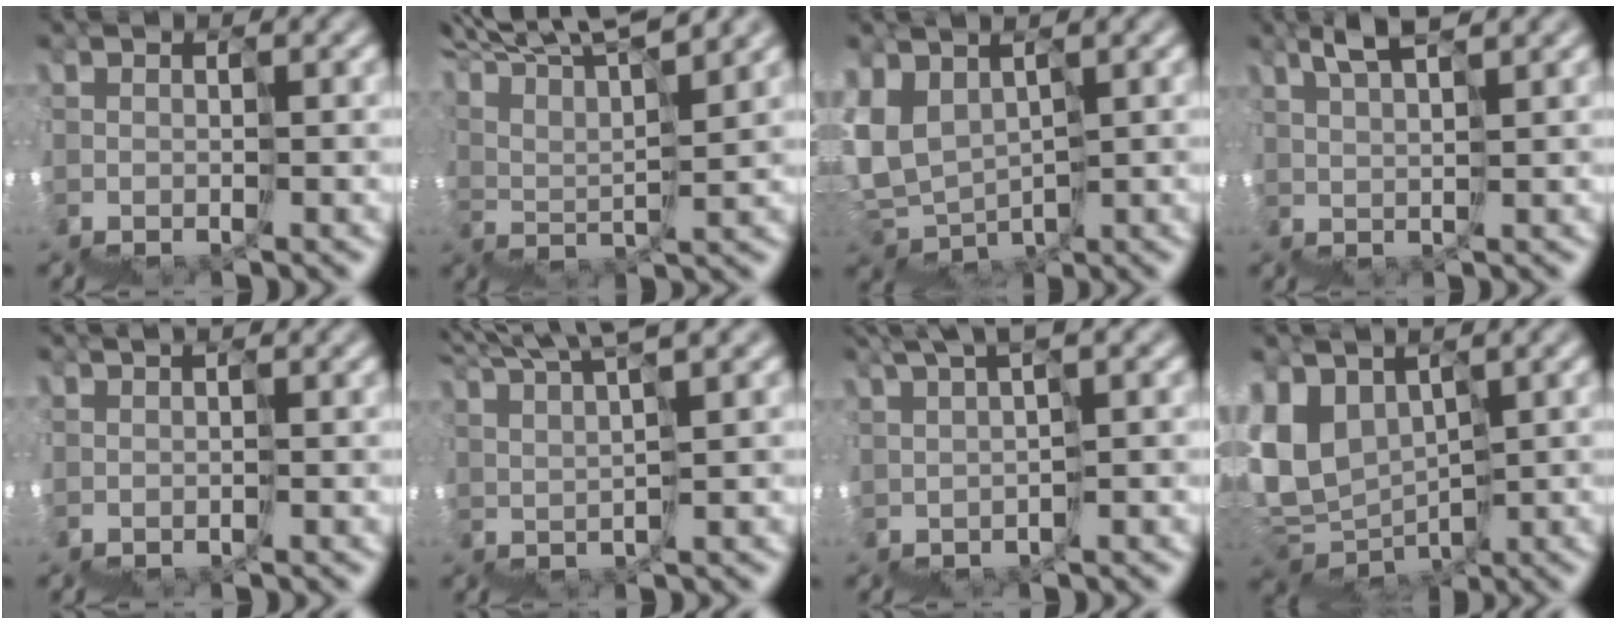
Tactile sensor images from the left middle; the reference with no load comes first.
{"total": 9.5, "force": [9.0, 0.7, 3.0], "torque": [-0.066, 0.034, 0.137]}
{"total": 3.9, "force": [-0.3, 3.5, 1.8], "torque": [-0.032, 0.003, 0.005]}
{"total": 2.9, "force": [2.9, -0.3, 0.5], "torque": [-0.018, 0.027, 0.053]}
{"total": 0.7, "force": [0.5, 0.0, 0.4], "torque": [0.003, 0.003, 0.012]}
{"total": 6.0, "force": [5.7, 0.0, 2.0], "torque": [-0.044, 0.028, 0.095]}
{"total": 3.3, "force": [2.8, 0.0, 1.8], "torque": [-0.046, 0.019, 0.049]}
{"total": 5.4, "force": [1.8, 4.4, 2.7], "torque": [-0.058, 0.009, 0.049]}